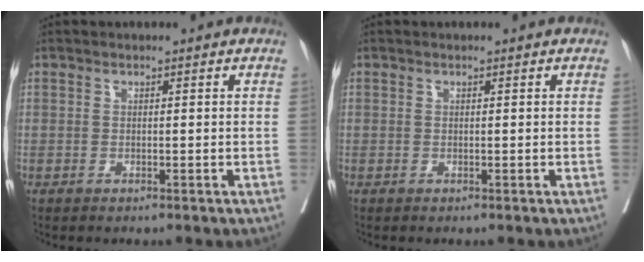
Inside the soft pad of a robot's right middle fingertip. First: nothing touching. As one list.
[{"total": 0.0}]